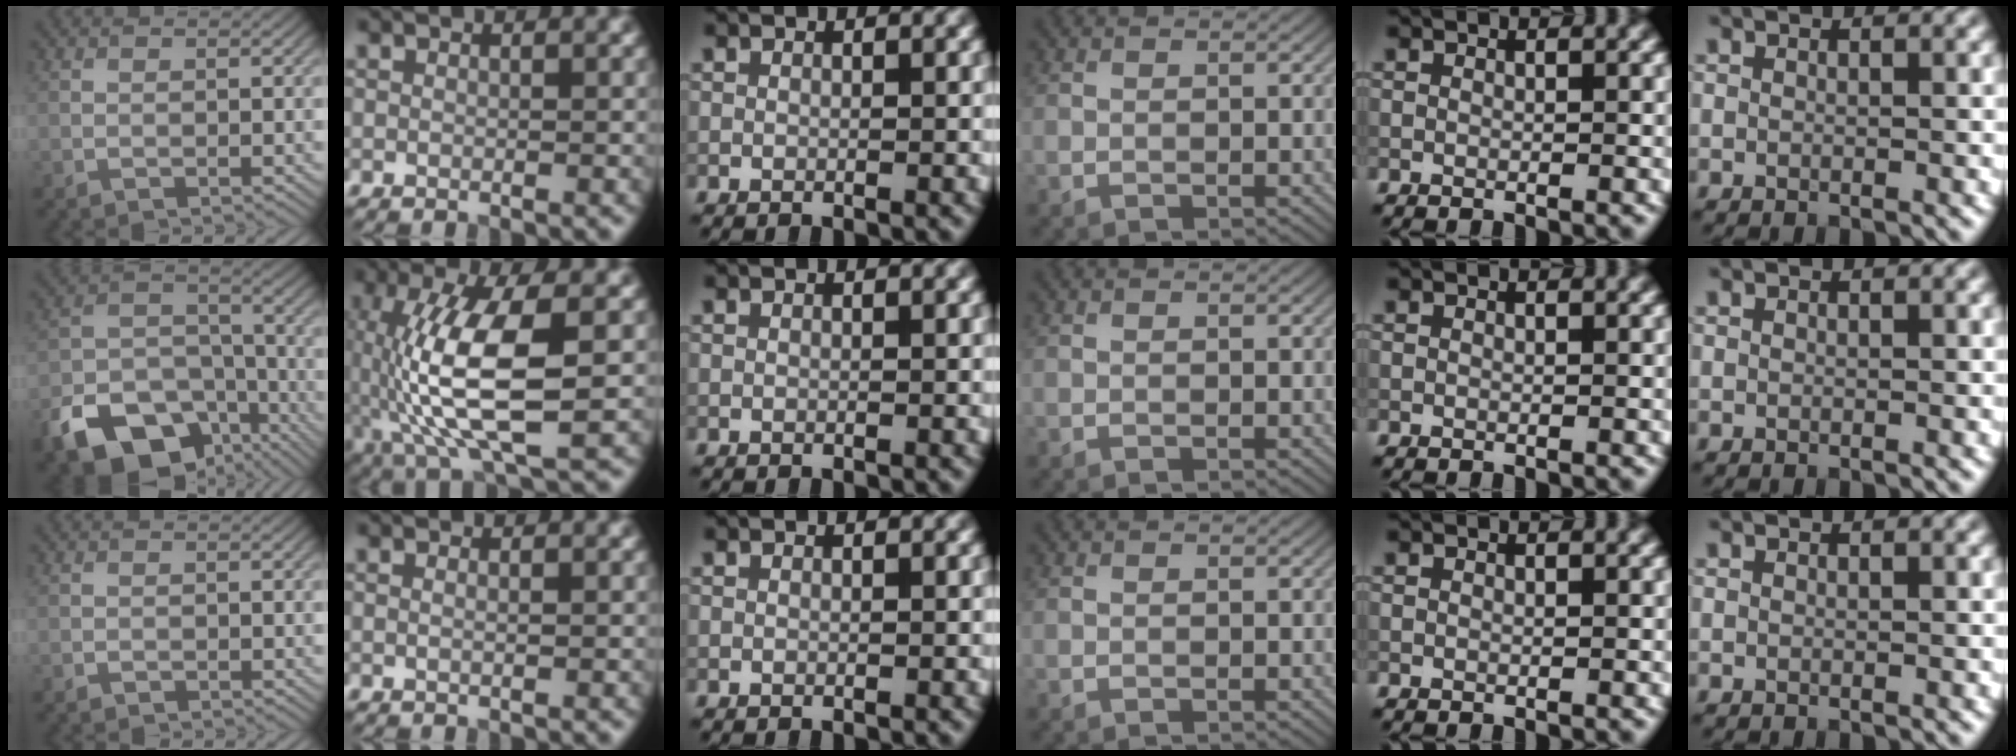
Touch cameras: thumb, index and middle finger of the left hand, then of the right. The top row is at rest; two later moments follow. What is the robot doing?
{"motion": "lift_and_place", "object": "coin"}